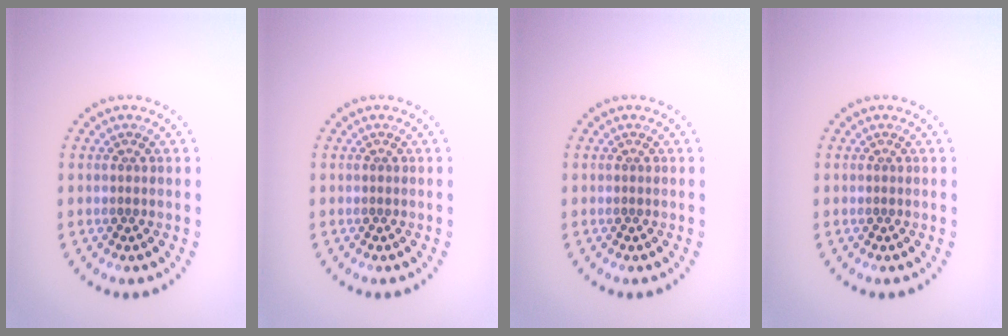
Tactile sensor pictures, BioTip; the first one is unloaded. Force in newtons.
{"total": 0.0}
{"total": 0.0}
{"total": 0.0}